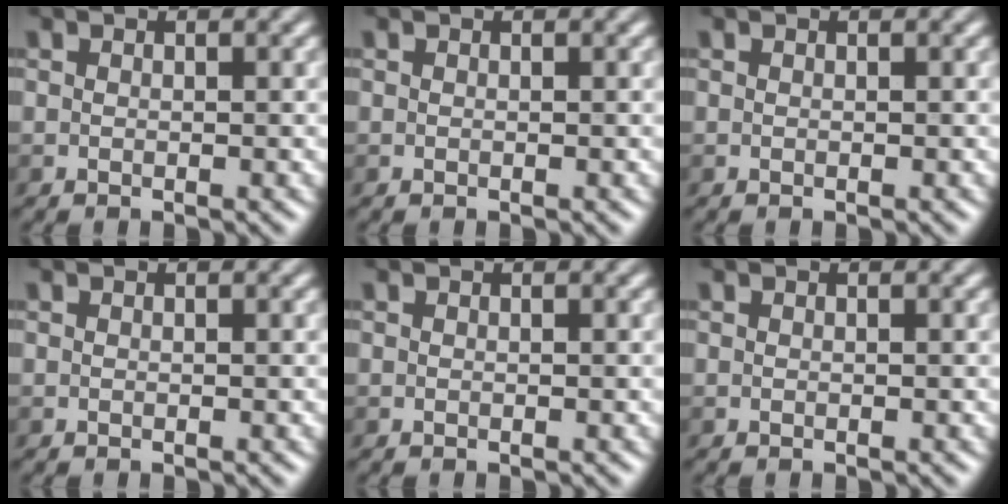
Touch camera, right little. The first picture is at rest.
{"total": 0.0}
{"total": 0.0}
{"total": 0.0}
{"total": 0.0}
{"total": 0.0}